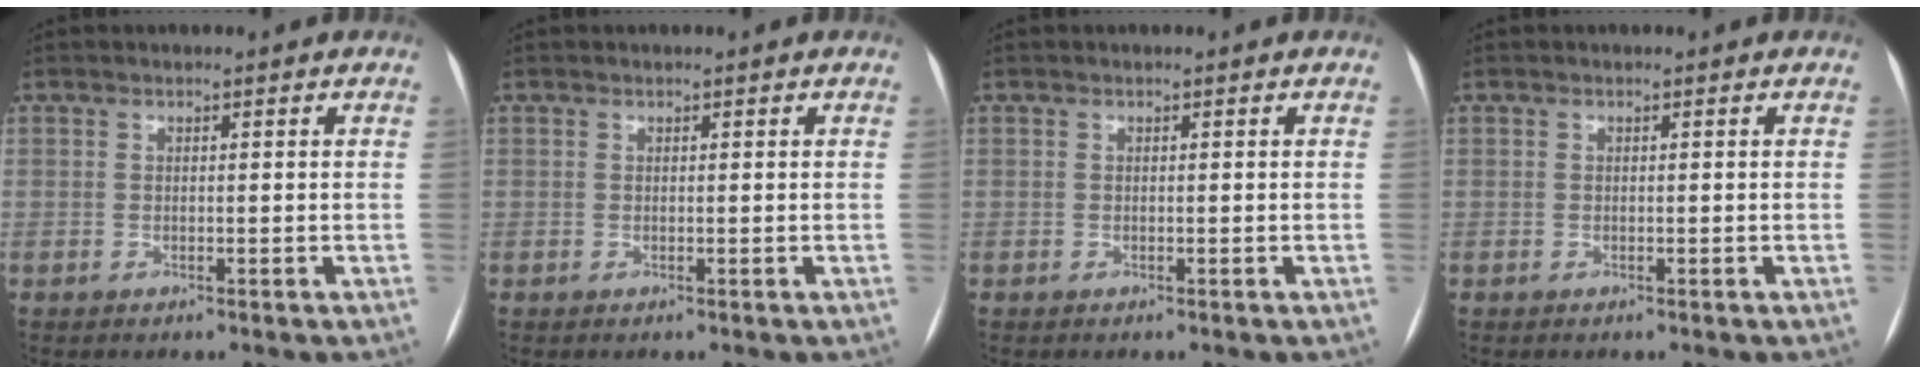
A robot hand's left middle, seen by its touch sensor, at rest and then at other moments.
{"total": 0.0}
{"total": 0.0}
{"total": 0.0}